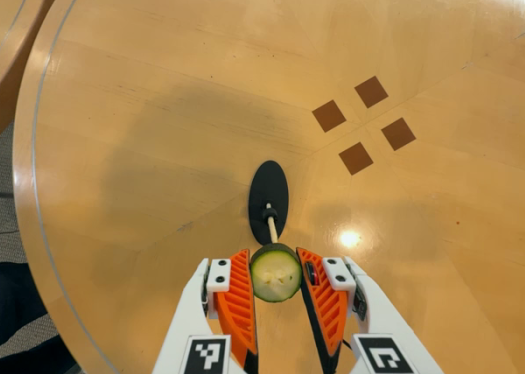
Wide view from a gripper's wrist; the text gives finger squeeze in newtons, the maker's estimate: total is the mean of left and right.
{"total": 9.2, "left": 8.8, "right": 9.6}